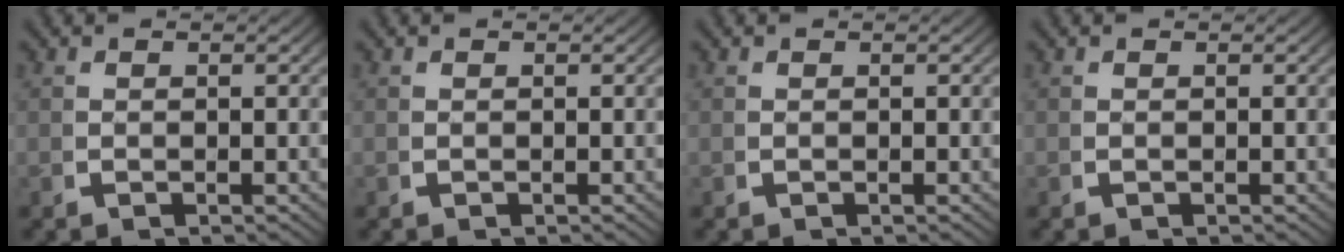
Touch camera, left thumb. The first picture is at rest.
{"total": 0.0}
{"total": 0.0}
{"total": 0.0}